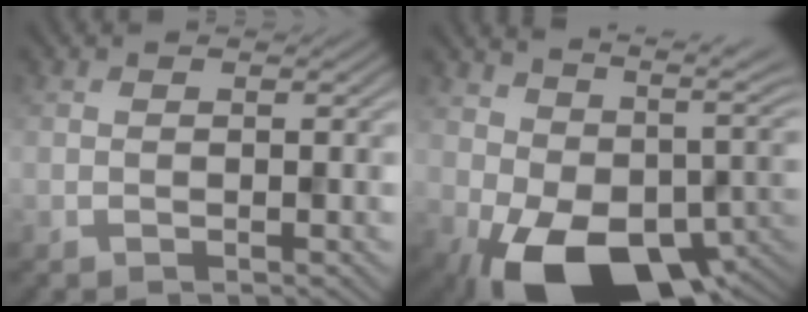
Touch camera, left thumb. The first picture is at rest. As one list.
[{"total": 15.4, "force": [1.4, 9.5, 12.1], "torque": [-0.192, -0.031, 0.048]}]